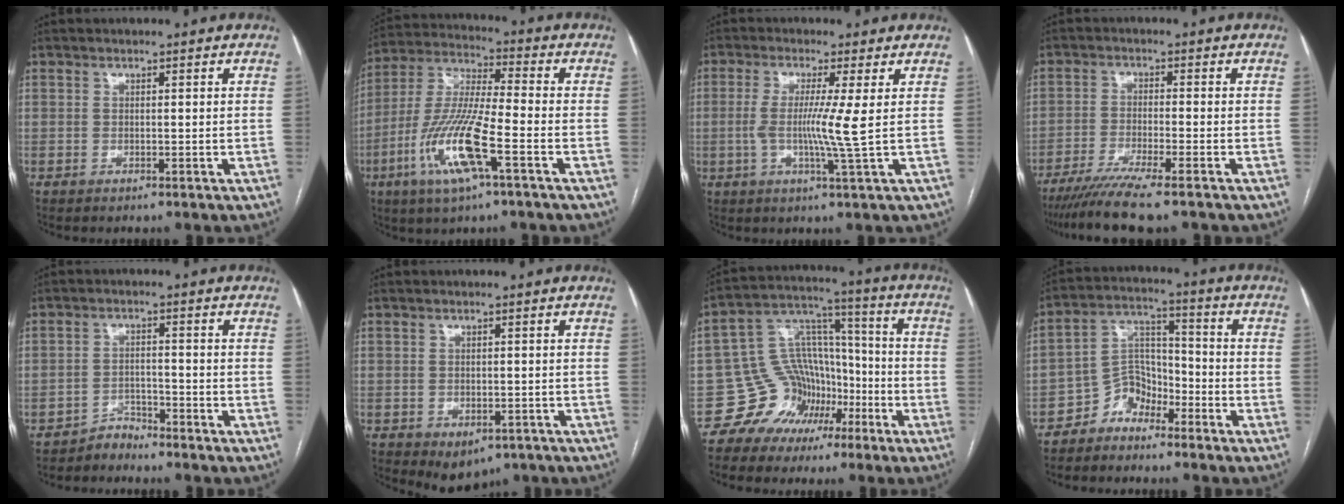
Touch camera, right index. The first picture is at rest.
{"total": 14.3, "force": [-5.6, 1.7, 13.1], "torque": [-0.277, -0.010, -0.107]}
{"total": 6.4, "force": [0.0, -1.2, 6.3], "torque": [-0.126, -0.011, -0.002]}
{"total": 8.9, "force": [-7.1, -0.3, 5.4], "torque": [-0.083, -0.025, -0.117]}
{"total": 2.7, "force": [-2.5, 0.7, -0.5], "torque": [0.020, -0.004, -0.045]}
{"total": 5.2, "force": [-3.1, 3.4, 2.4], "torque": [-0.022, -0.001, -0.032]}
{"total": 11.1, "force": [-6.1, 9.1, 1.9], "torque": [-0.033, 0.076, -0.095]}
{"total": 6.1, "force": [-4.7, 3.7, 1.5], "torque": [-0.022, 0.028, -0.090]}